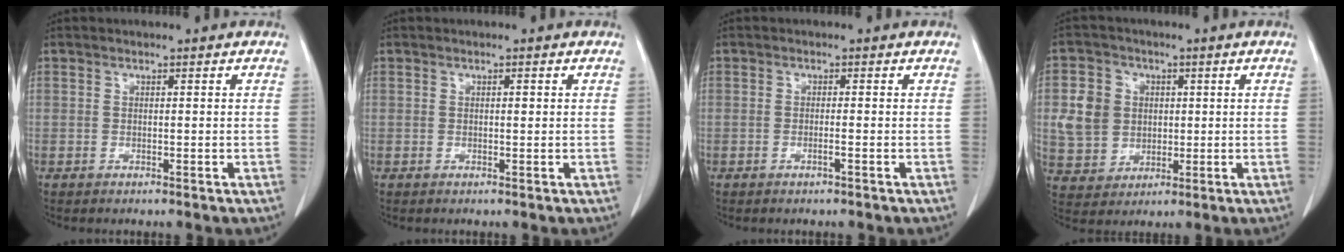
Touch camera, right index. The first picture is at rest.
{"total": 0.6, "force": [0.1, 0.2, 0.5], "torque": [-0.010, 0.000, 0.002]}
{"total": 1.0, "force": [-0.5, -0.2, 0.9], "torque": [-0.019, -0.001, -0.008]}
{"total": 8.2, "force": [1.1, 7.4, 3.3], "torque": [-0.086, 0.022, 0.030]}